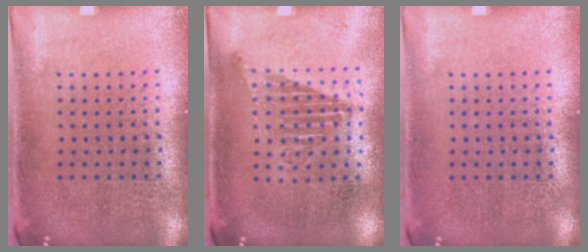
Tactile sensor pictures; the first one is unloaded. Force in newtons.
{"total": 1.1, "press": 1.0, "slide": 0.6}
{"total": 0.0}